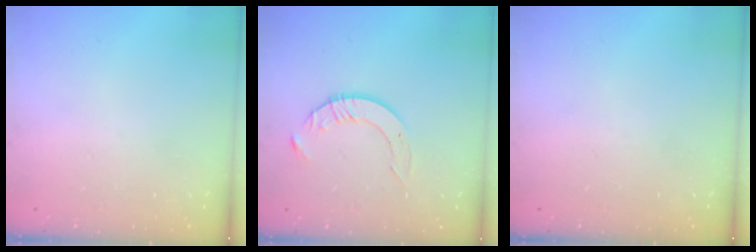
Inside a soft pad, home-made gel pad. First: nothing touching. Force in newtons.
{"total": 4.7, "press": 4.6, "slide": 0.6}
{"total": 0.0}